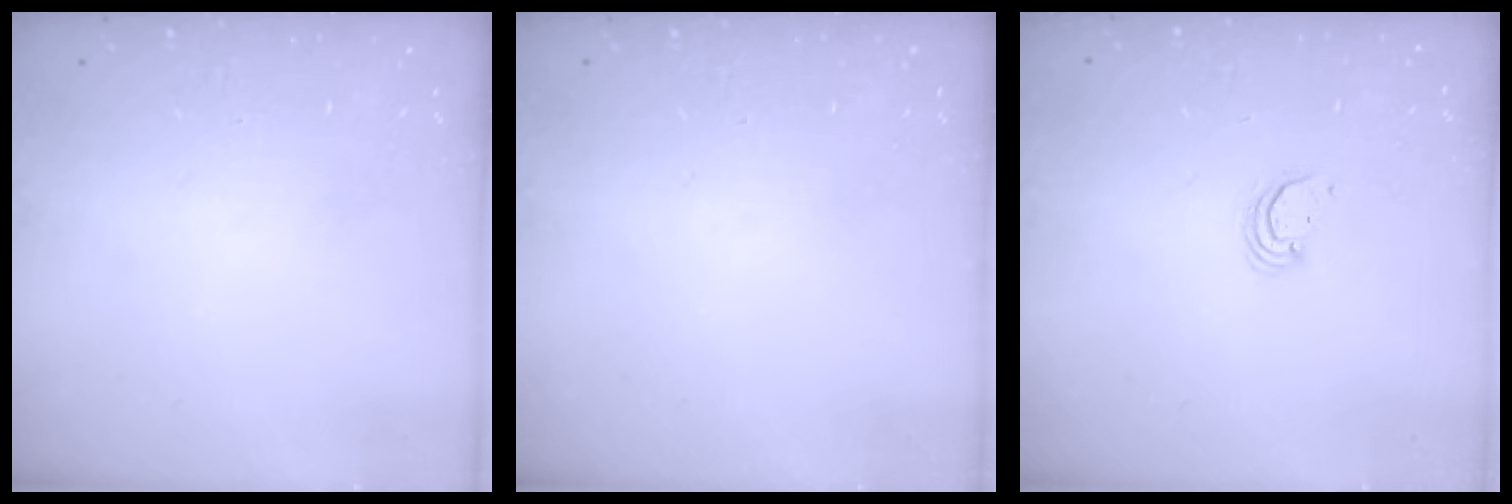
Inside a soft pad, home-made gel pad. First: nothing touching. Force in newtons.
{"total": 0.0}
{"total": 2.7, "press": 2.7, "slide": 0.2}